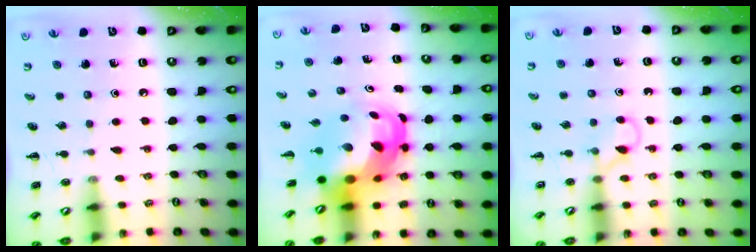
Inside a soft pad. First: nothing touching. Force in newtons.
{"total": 8.6, "press": 8.3, "slide": 2.2}
{"total": 2.9, "press": 2.8, "slide": 1.0}